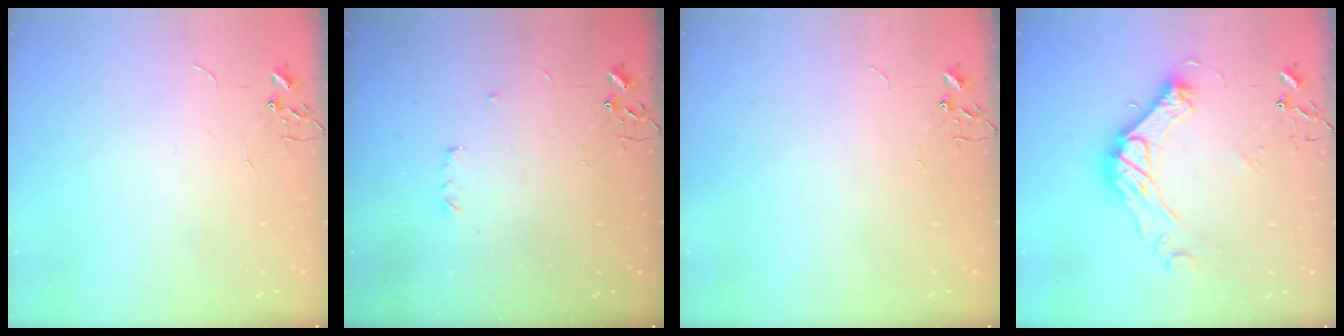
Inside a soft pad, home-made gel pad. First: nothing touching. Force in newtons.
{"total": 3.4, "press": 3.3, "slide": 0.6}
{"total": 0.0}
{"total": 14.5, "press": 14.4, "slide": 1.1}